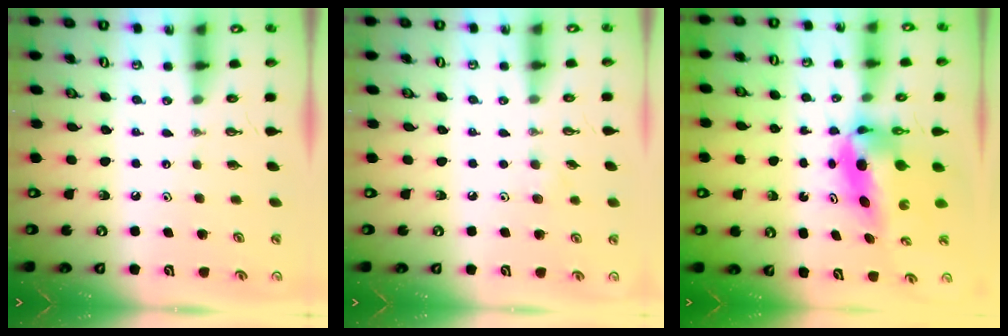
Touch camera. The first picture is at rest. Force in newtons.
{"total": 5.3, "press": 5.1, "slide": 1.3}
{"total": 7.3, "press": 6.7, "slide": 2.8}